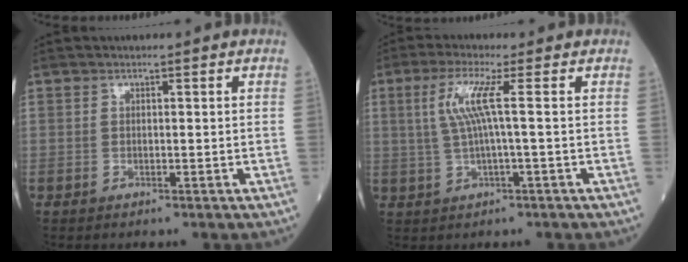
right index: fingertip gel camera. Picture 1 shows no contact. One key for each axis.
{"total": 5.4, "fx": 1.0, "fy": -0.6, "fz": 5.3, "tx": -0.118, "ty": 0.011, "tz": 0.024}